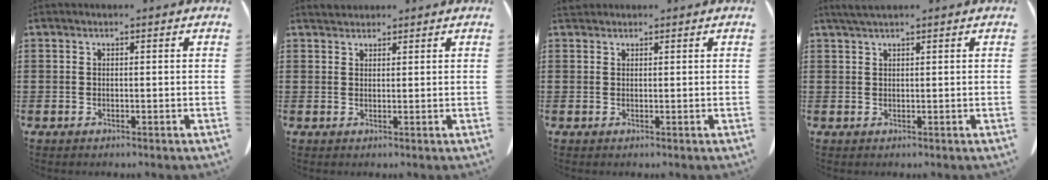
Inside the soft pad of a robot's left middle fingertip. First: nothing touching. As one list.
[{"total": 1.5, "force": [1.5, 0.4, 0.0], "torque": [-0.005, -0.001, 0.031]}, {"total": 1.1, "force": [1.0, 0.4, 0.3], "torque": [-0.008, 0.003, 0.019]}, {"total": 1.9, "force": [1.5, 0.0, 1.2], "torque": [-0.026, -0.001, 0.029]}]